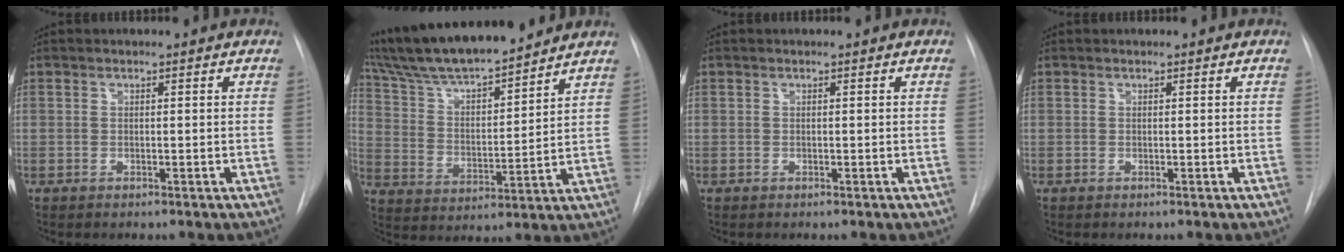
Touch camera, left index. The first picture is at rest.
{"total": 17.4, "force": [15.3, 1.9, 7.9], "torque": [-0.146, 0.012, 0.271]}
{"total": 0.0}
{"total": 0.0}